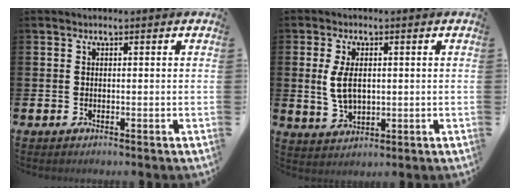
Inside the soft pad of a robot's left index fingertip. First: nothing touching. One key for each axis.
{"total": 4.9, "fx": 0.9, "fy": 2.7, "fz": 4.1, "tx": -0.076, "ty": 0.001, "tz": 0.010}